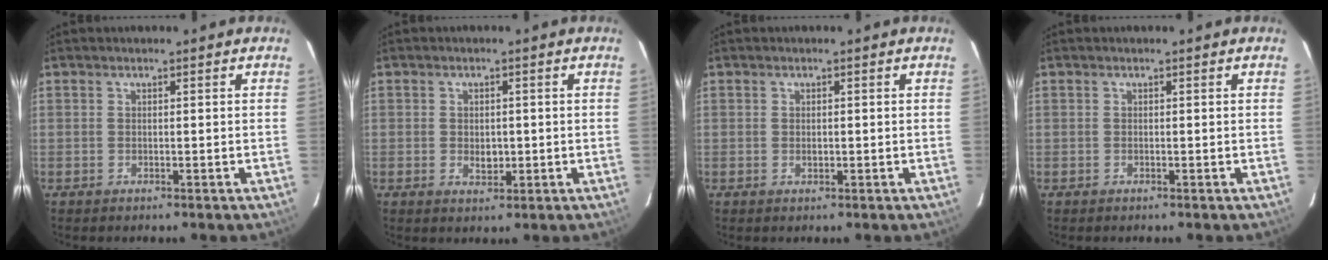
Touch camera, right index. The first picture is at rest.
{"total": 3.0, "force": [-0.4, 2.2, 2.1], "torque": [-0.034, -0.001, -0.004]}
{"total": 1.0, "force": [-0.1, 0.7, 0.6], "torque": [-0.009, 0.000, 0.000]}
{"total": 0.0}